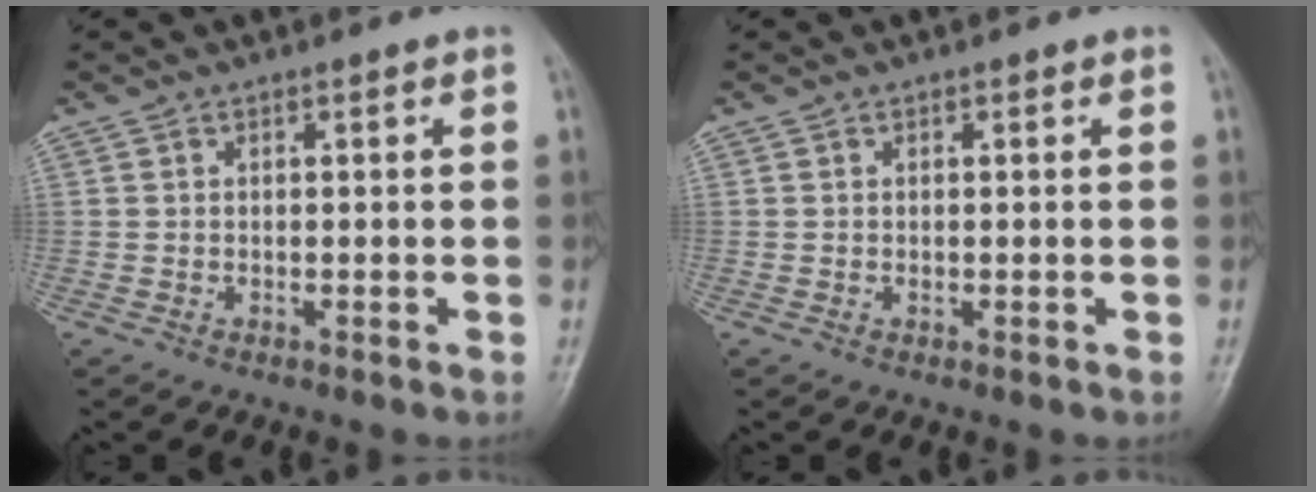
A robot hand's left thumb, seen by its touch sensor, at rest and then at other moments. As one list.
[{"total": 0.6, "force": [0.1, 0.5, 0.3], "torque": [0.001, 0.001, -0.001]}]